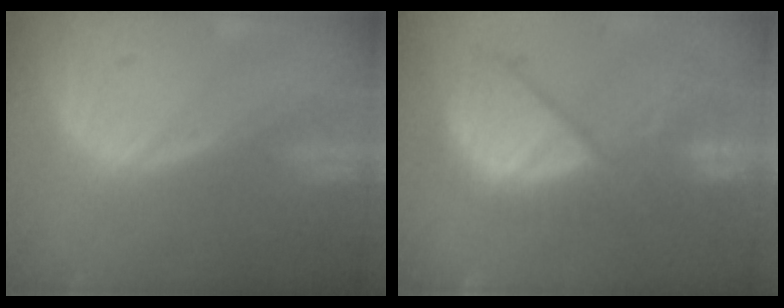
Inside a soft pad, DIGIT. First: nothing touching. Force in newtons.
{"total": 11.5, "press": 10.4, "slide": 5.0}